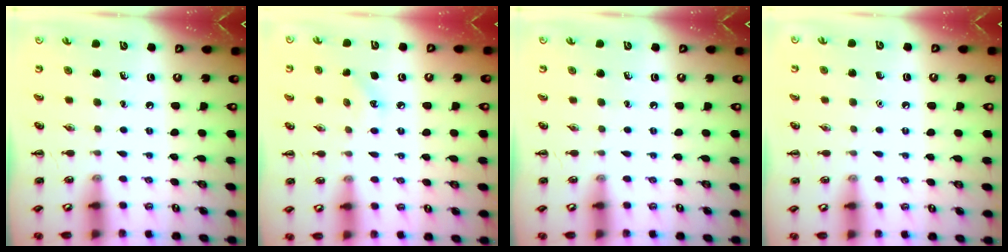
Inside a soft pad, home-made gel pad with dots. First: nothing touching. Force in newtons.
{"total": 5.9, "press": 5.6, "slide": 1.7}
{"total": 0.0}
{"total": 1.6, "press": 1.5, "slide": 0.1}